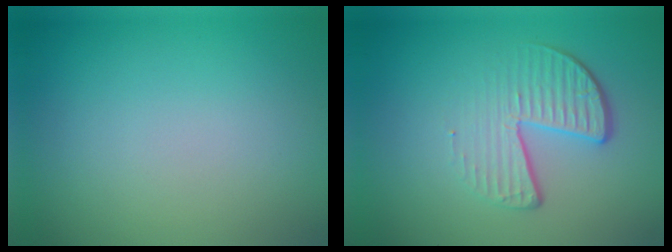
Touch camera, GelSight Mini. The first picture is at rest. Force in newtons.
{"total": 4.3, "press": 2.8, "slide": 3.3}